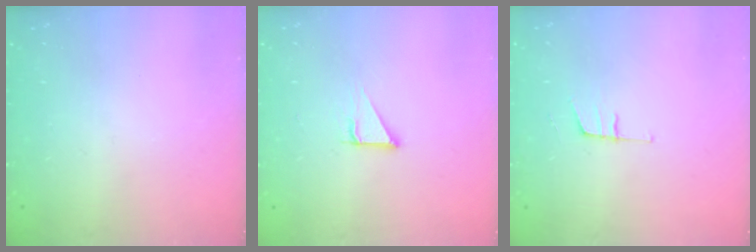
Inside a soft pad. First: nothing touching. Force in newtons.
{"total": 2.9, "press": 2.9, "slide": 0.1}
{"total": 7.7, "press": 7.2, "slide": 2.8}